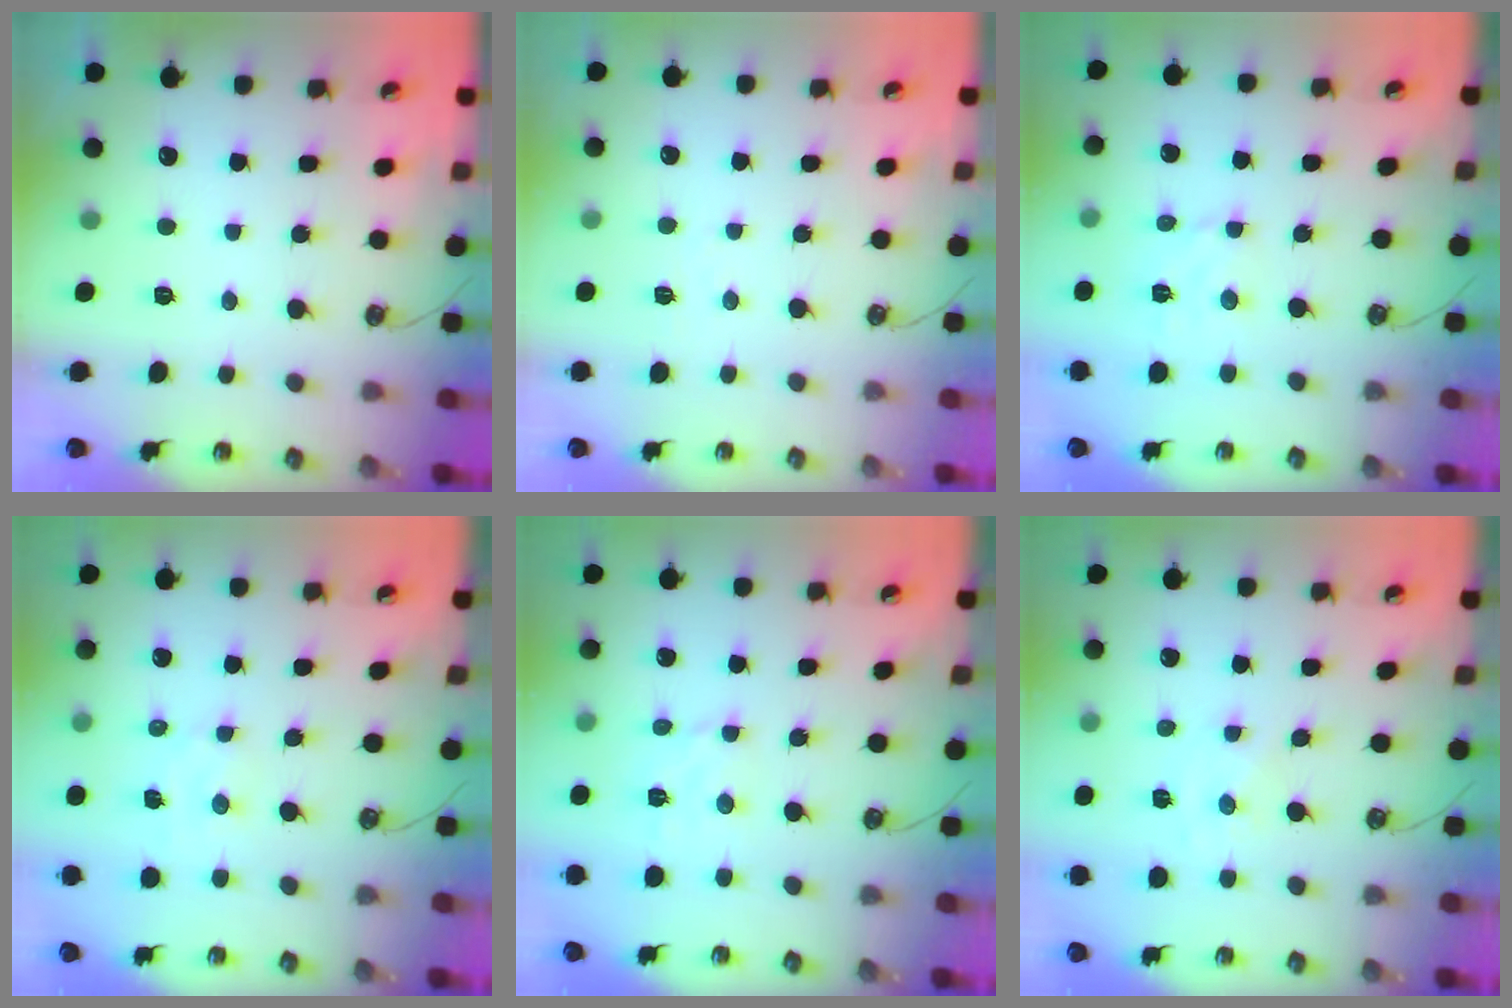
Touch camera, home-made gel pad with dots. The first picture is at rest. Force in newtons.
{"total": 4.0, "press": 3.9, "slide": 0.5}
{"total": 2.8, "press": 2.7, "slide": 0.4}
{"total": 2.6, "press": 2.6, "slide": 0.3}
{"total": 2.6, "press": 2.6, "slide": 0.4}
{"total": 0.0}